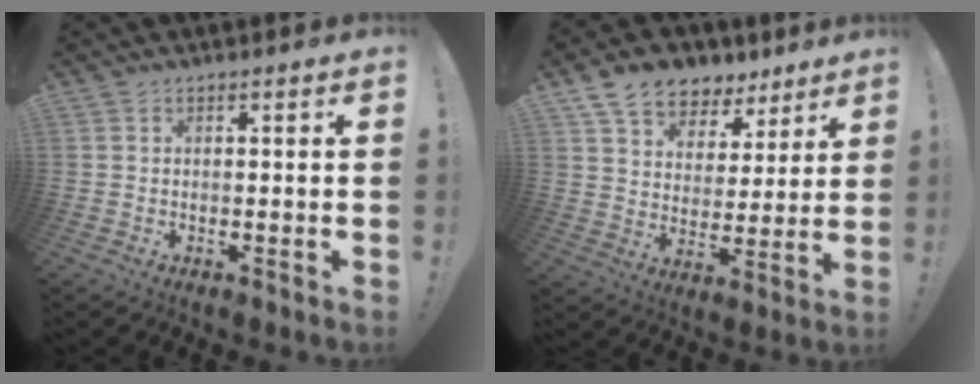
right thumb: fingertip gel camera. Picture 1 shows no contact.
{"total": 11.2, "force": [8.1, 7.0, 3.5], "torque": [-0.060, -0.058, 0.154]}